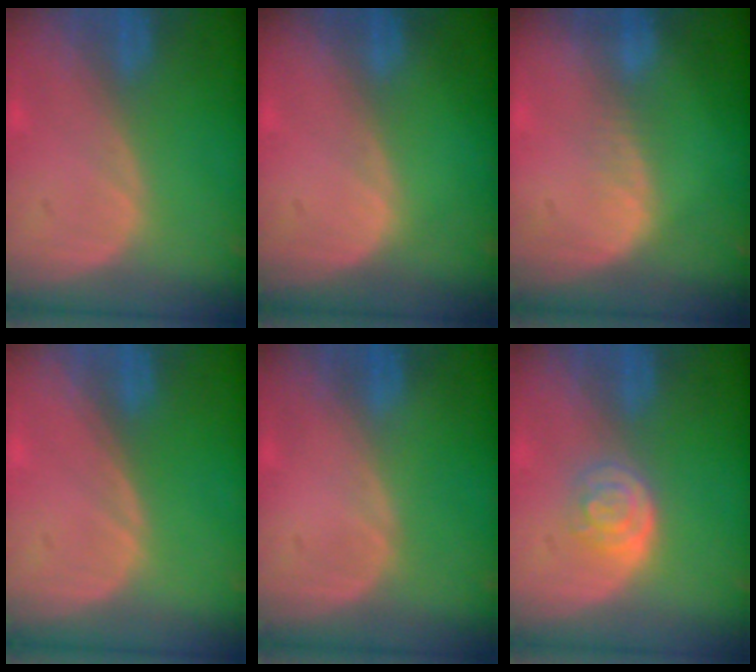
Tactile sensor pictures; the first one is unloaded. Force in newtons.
{"total": 0.0}
{"total": 1.6, "press": 1.6, "slide": 0.1}
{"total": 0.0}
{"total": 0.0}
{"total": 4.0, "press": 3.7, "slide": 1.7}